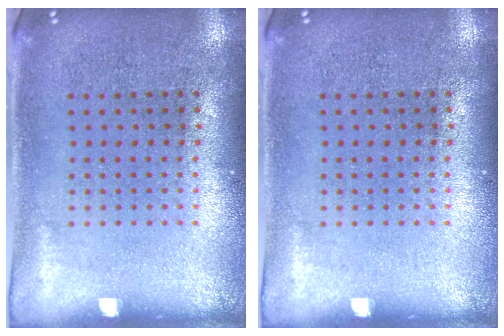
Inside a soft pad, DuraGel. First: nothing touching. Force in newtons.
{"total": 0.0}